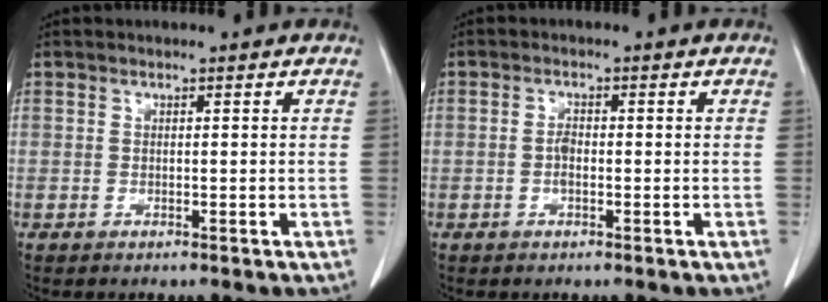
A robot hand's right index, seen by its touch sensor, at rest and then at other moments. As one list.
[{"total": 1.6, "force": [-0.4, 0.7, 1.4], "torque": [-0.028, 0.003, -0.007]}]